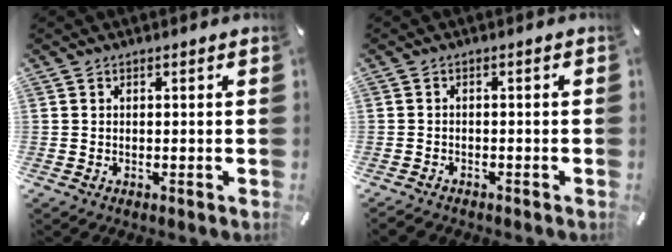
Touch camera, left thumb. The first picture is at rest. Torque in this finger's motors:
{"motor_torque": [-0.15, 0.19, 0.05, 0.01, 0.05]}